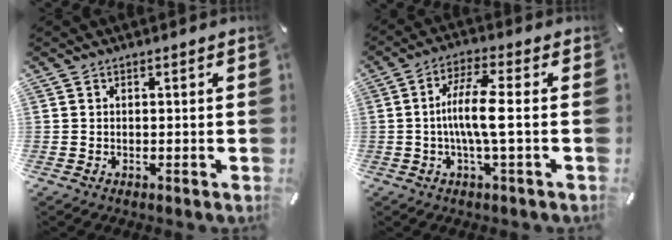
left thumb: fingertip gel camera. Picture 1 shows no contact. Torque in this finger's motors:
{"motor_torque": [0.35, 1.15, 0.74, -0.21, 0.44]}